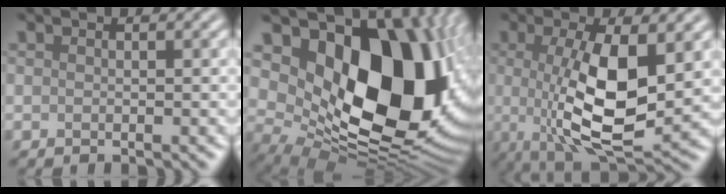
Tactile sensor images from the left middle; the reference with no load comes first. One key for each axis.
{"total": 17.6, "fx": 4.7, "fy": 11.5, "fz": 12.6, "tx": -0.176, "ty": -0.012, "tz": 0.097}
{"total": 8.6, "fx": 0.5, "fy": 2.8, "fz": 8.1, "tx": -0.147, "ty": -0.015, "tz": 0.014}